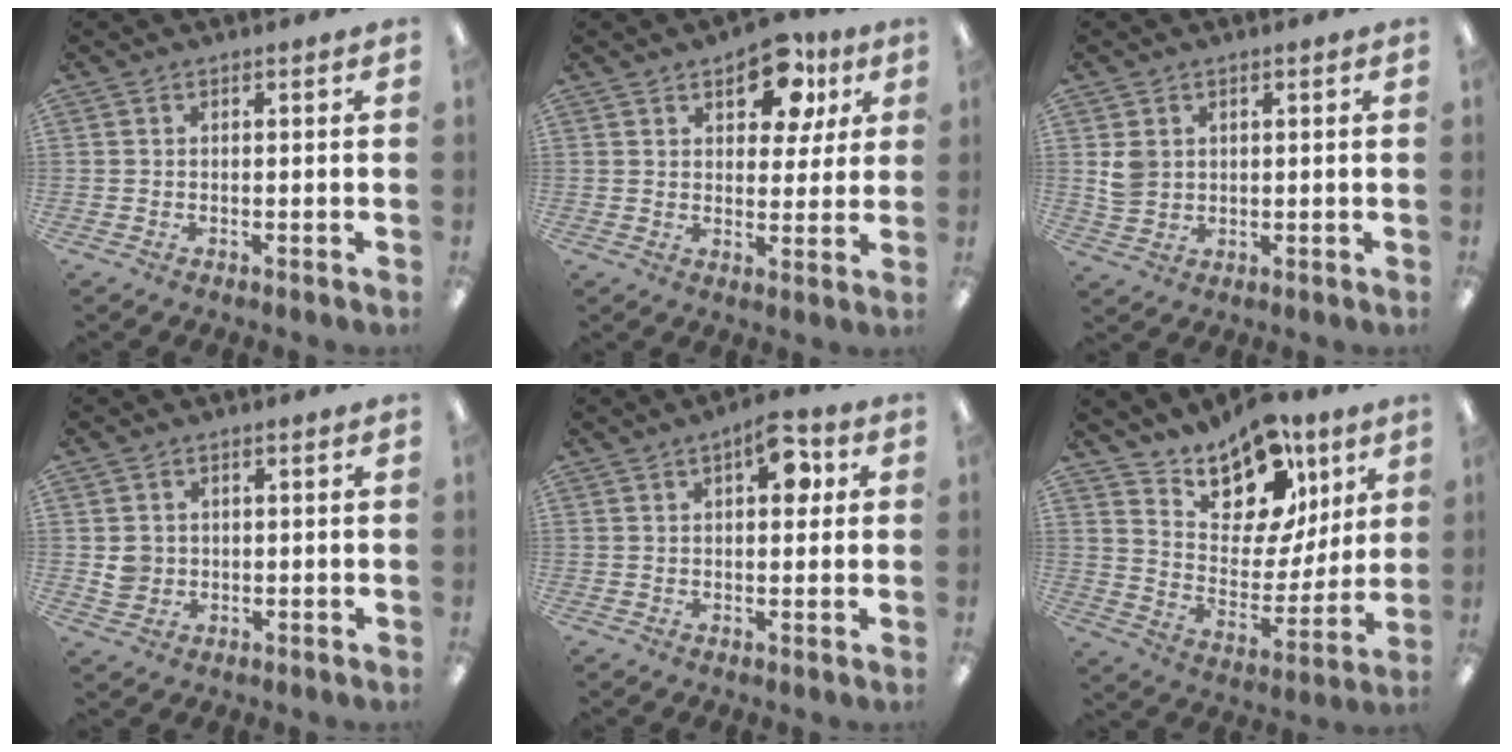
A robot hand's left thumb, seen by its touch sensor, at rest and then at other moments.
{"total": 12.0, "force": [6.1, 6.7, 7.9], "torque": [-0.095, -0.015, 0.101]}
{"total": 4.0, "force": [1.2, 3.5, 1.6], "torque": [-0.029, 0.002, 0.023]}
{"total": 3.3, "force": [0.2, 3.2, 1.0], "torque": [-0.014, 0.002, 0.002]}
{"total": 8.6, "force": [3.2, 4.1, 6.8], "torque": [-0.076, -0.013, 0.048]}
{"total": 16.1, "force": [11.7, 8.6, 6.9], "torque": [-0.103, -0.087, 0.212]}